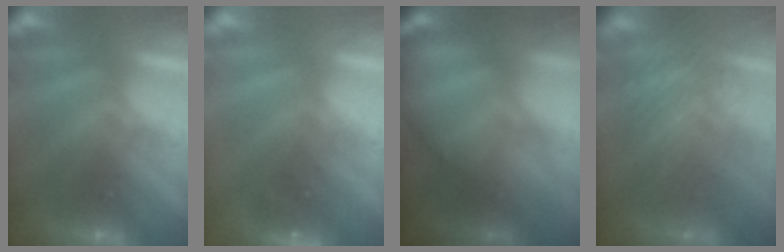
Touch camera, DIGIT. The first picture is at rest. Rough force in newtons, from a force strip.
{"total": 4.5}
{"total": 9.4}
{"total": 3.2}